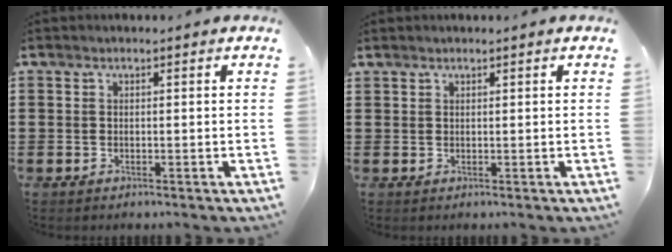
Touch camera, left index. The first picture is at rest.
{"total": 0.8, "force": [0.7, 0.3, 0.1], "torque": [-0.004, 0.000, 0.014]}